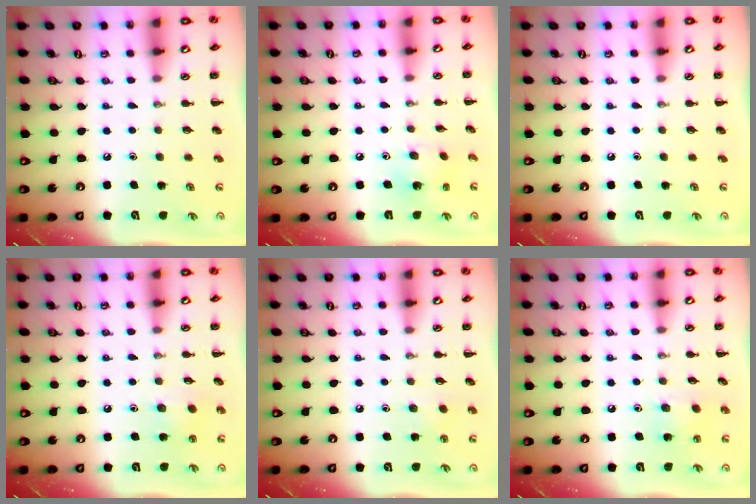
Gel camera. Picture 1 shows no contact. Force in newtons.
{"total": 4.3, "press": 4.3, "slide": 0.6}
{"total": 0.0}
{"total": 3.8, "press": 3.7, "slide": 1.1}
{"total": 2.4, "press": 2.3, "slide": 0.8}
{"total": 4.3, "press": 4.2, "slide": 1.1}